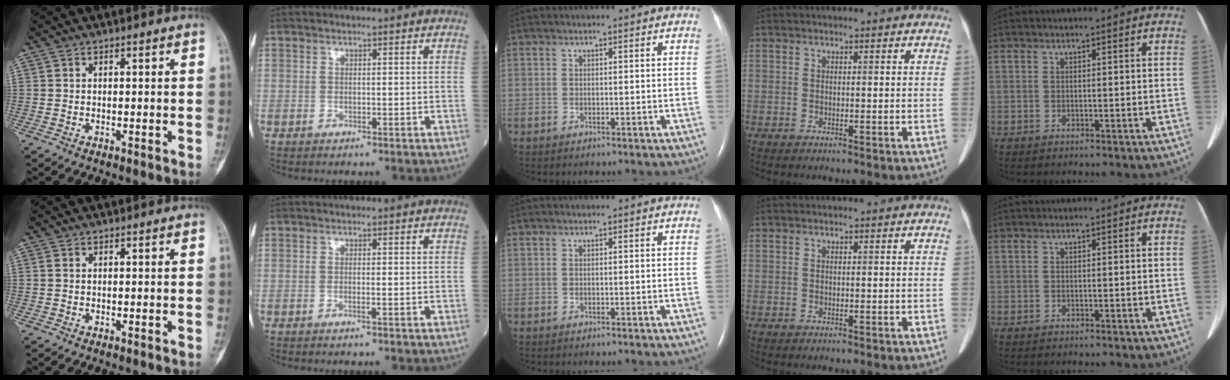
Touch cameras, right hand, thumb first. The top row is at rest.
{"thumb": {"total": 0.6, "force": [0.2, 0.4, 0.4], "torque": [-0.011, 0.003, 0.006]}, "index": {"total": 0.7, "force": [-0.2, -0.1, 0.6], "torque": [-0.011, -0.001, -0.005]}}